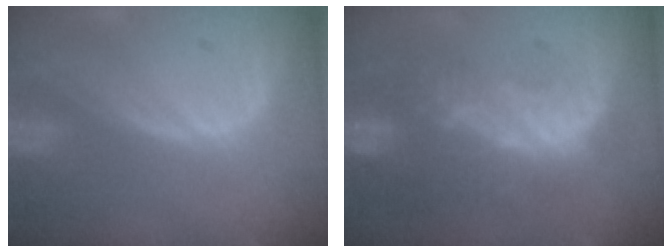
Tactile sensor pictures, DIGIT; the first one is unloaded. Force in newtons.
{"total": 9.0, "press": 8.2, "slide": 3.8}